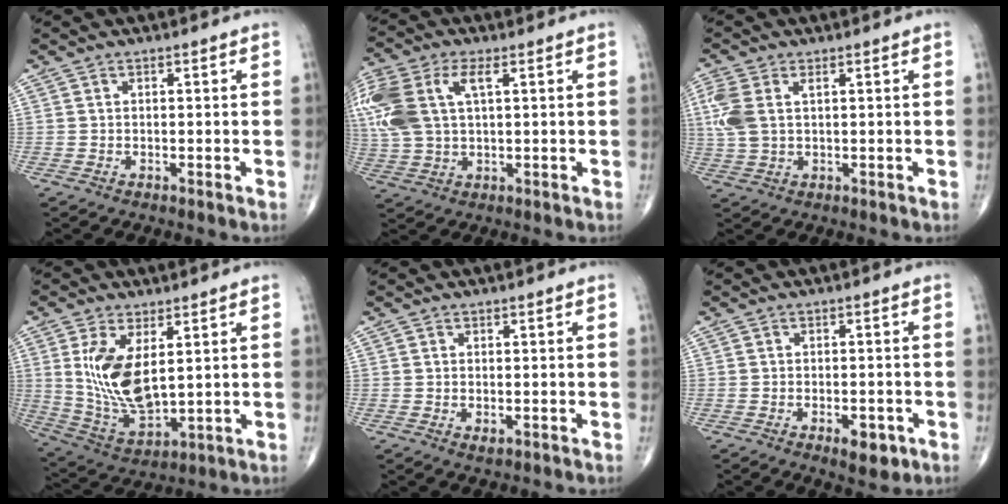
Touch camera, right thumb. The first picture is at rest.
{"total": 17.1, "force": [4.9, 9.4, 13.4], "torque": [-0.350, 0.023, 0.092]}
{"total": 7.0, "force": [1.8, 3.8, 5.5], "torque": [-0.158, 0.013, 0.040]}
{"total": 13.1, "force": [2.9, 6.3, 11.1], "torque": [-0.208, -0.024, 0.074]}
{"total": 1.2, "force": [-0.3, 0.5, 1.0], "torque": [-0.017, -0.002, -0.002]}
{"total": 4.7, "force": [-2.1, 2.1, 3.6], "torque": [-0.042, 0.005, -0.022]}